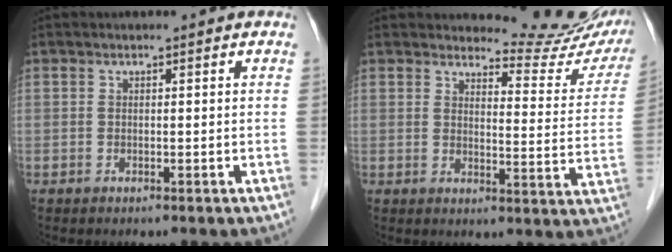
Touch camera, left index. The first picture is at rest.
{"total": 13.9, "force": [13.5, 2.1, 2.5], "torque": [-0.013, -0.077, 0.138]}